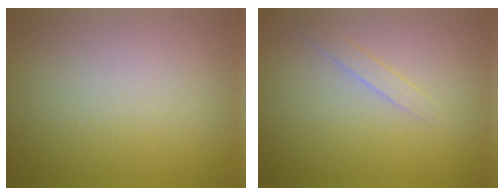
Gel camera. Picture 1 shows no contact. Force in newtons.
{"total": 0.9, "press": 0.9, "slide": 0.1}